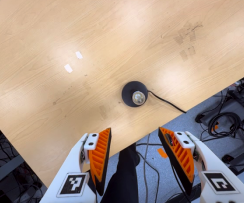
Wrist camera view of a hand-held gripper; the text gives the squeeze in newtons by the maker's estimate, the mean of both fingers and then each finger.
{"total": 0.0}